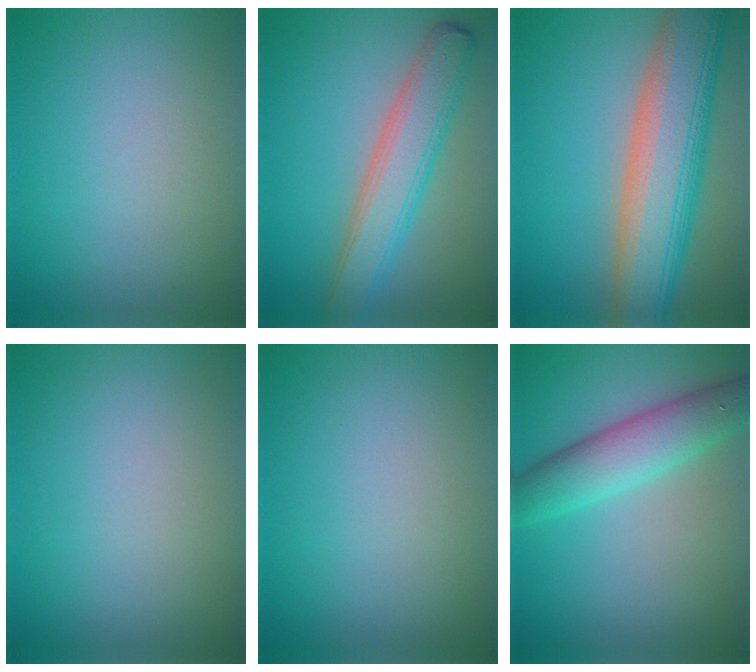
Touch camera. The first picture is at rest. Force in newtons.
{"total": 5.7, "press": 5.7, "slide": 0.3}
{"total": 11.1, "press": 11.1, "slide": 0.6}
{"total": 0.0}
{"total": 0.0}
{"total": 5.3, "press": 5.3, "slide": 0.1}